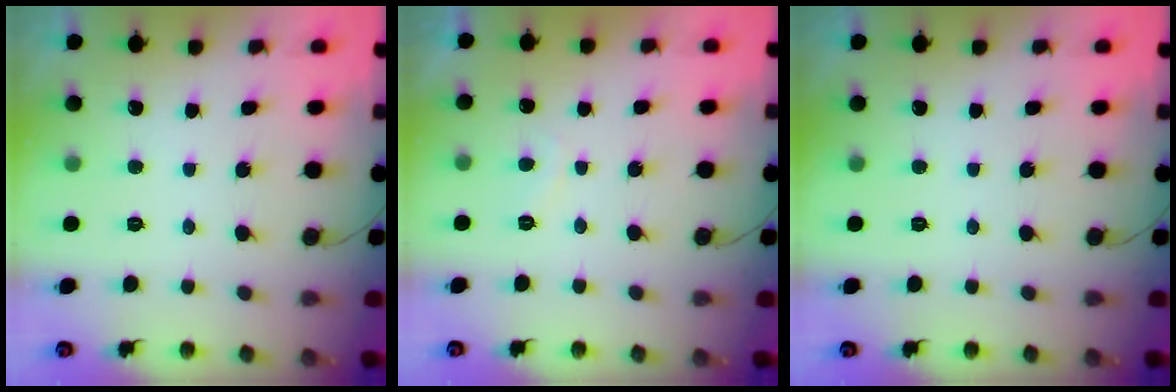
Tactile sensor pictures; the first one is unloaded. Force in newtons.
{"total": 1.3, "press": 1.1, "slide": 0.7}
{"total": 0.0}